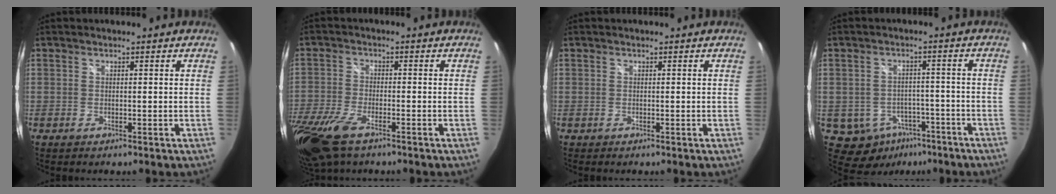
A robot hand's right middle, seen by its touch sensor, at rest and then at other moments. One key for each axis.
{"total": 13.8, "fx": -9.0, "fy": 5.4, "fz": 9.0, "tx": -0.219, "ty": -0.055, "tz": -0.172}
{"total": 0.0}
{"total": 8.8, "fx": -4.8, "fy": 6.7, "fz": 3.2, "tx": -0.072, "ty": 0.008, "tz": -0.046}